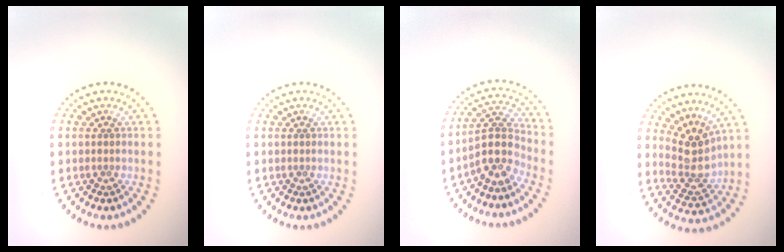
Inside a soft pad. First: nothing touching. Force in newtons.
{"total": 0.0}
{"total": 3.9, "press": 3.3, "slide": 2.2}
{"total": 3.6, "press": 2.9, "slide": 2.2}